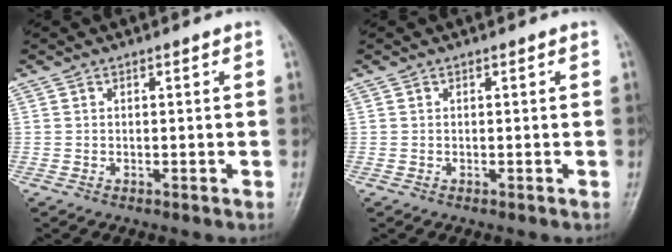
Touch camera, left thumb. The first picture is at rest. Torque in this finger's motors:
{"motor_torque": [0.00, 0.00, 0.00, 0.00, 0.00]}